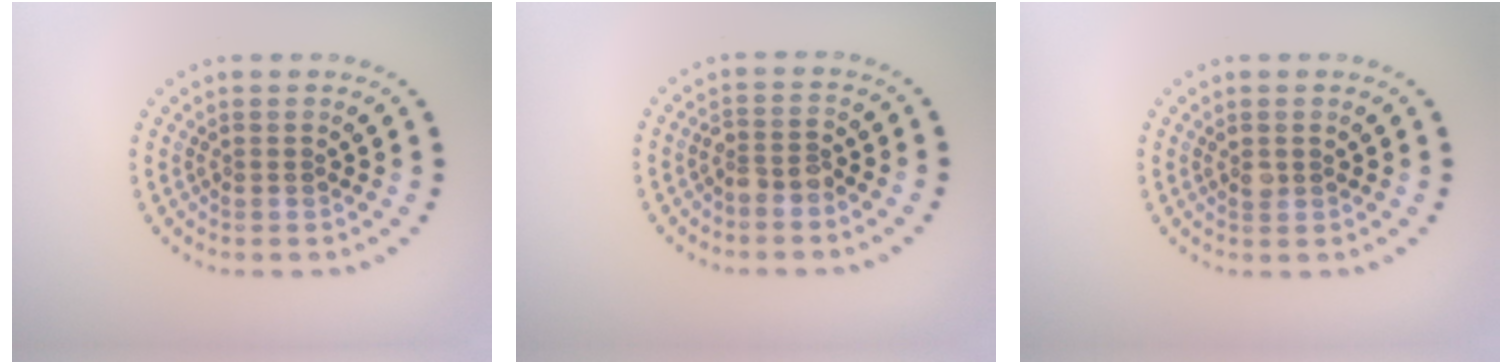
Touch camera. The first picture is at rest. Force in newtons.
{"total": 1.8, "press": 1.5, "slide": 1.0}
{"total": 0.6, "press": 0.5, "slide": 0.3}